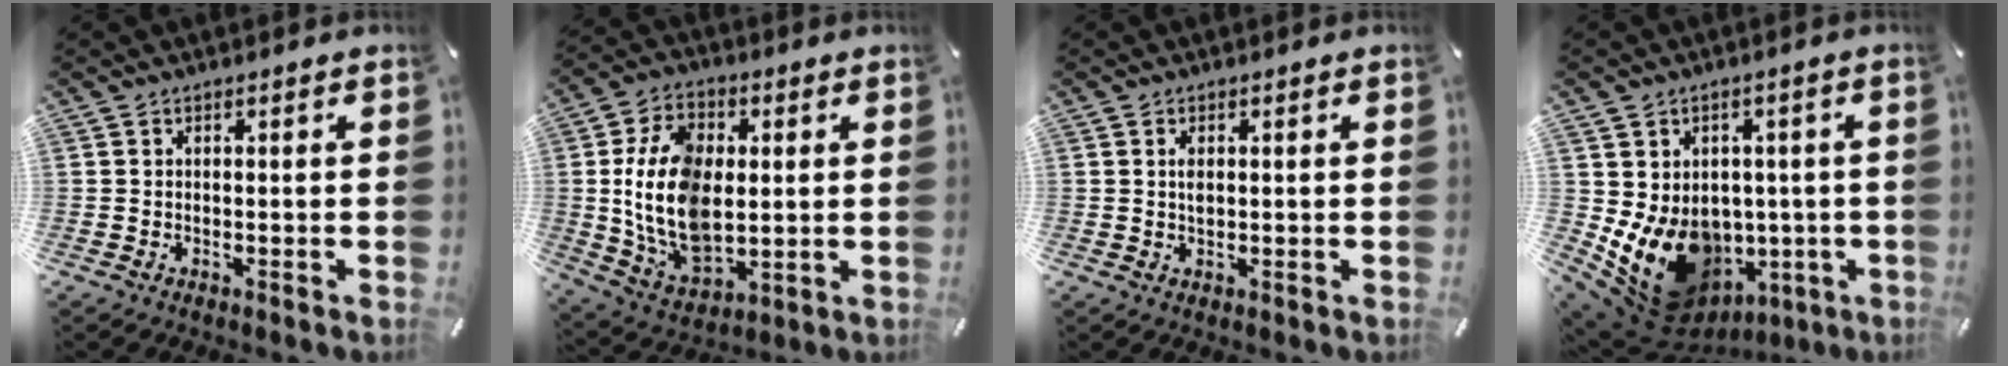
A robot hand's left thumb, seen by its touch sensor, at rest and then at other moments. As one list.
[{"total": 18.0, "force": [0.8, 12.4, 13.1], "torque": [-0.291, 0.004, 0.016]}, {"total": 1.8, "force": [0.4, 0.9, 1.5], "torque": [-0.033, 0.004, 0.006]}, {"total": 13.5, "force": [-2.6, 11.1, 7.3], "torque": [-0.134, -0.007, -0.028]}]